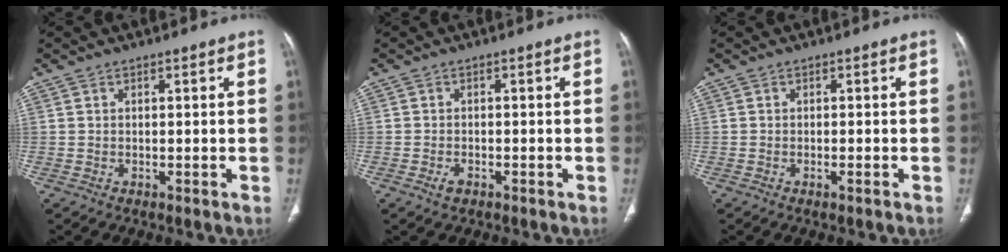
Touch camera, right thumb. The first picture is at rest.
{"total": 1.6, "force": [-0.9, 1.0, 0.9], "torque": [-0.020, 0.006, -0.014]}
{"total": 0.9, "force": [-0.5, 0.1, 0.8], "torque": [-0.016, 0.000, -0.008]}